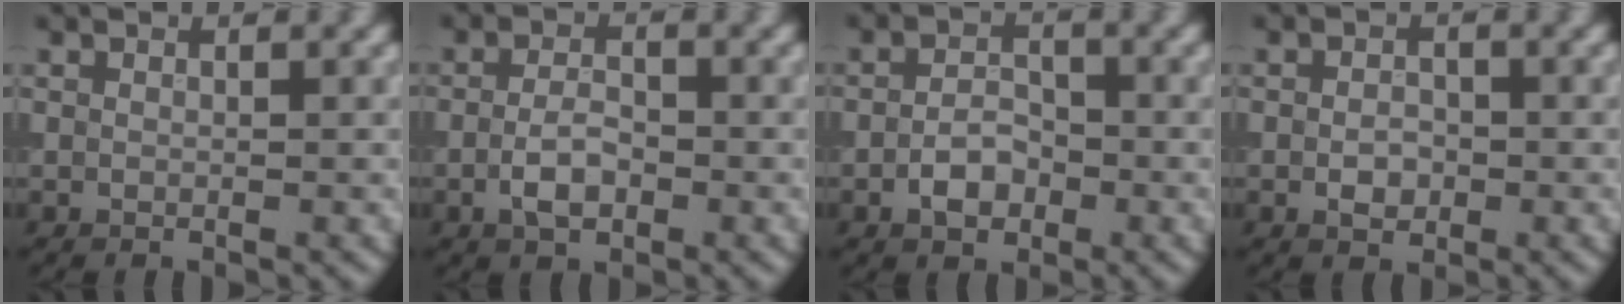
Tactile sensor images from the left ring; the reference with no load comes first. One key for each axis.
{"total": 2.9, "fx": -0.9, "fy": 1.5, "fz": 2.3, "tx": -0.041, "ty": 0.002, "tz": -0.021}
{"total": 2.8, "fx": -1.2, "fy": 1.8, "fz": 1.9, "tx": -0.029, "ty": 0.006, "tz": -0.024}
{"total": 1.9, "fx": -0.5, "fy": 1.3, "fz": 1.3, "tx": -0.022, "ty": 0.000, "tz": -0.011}